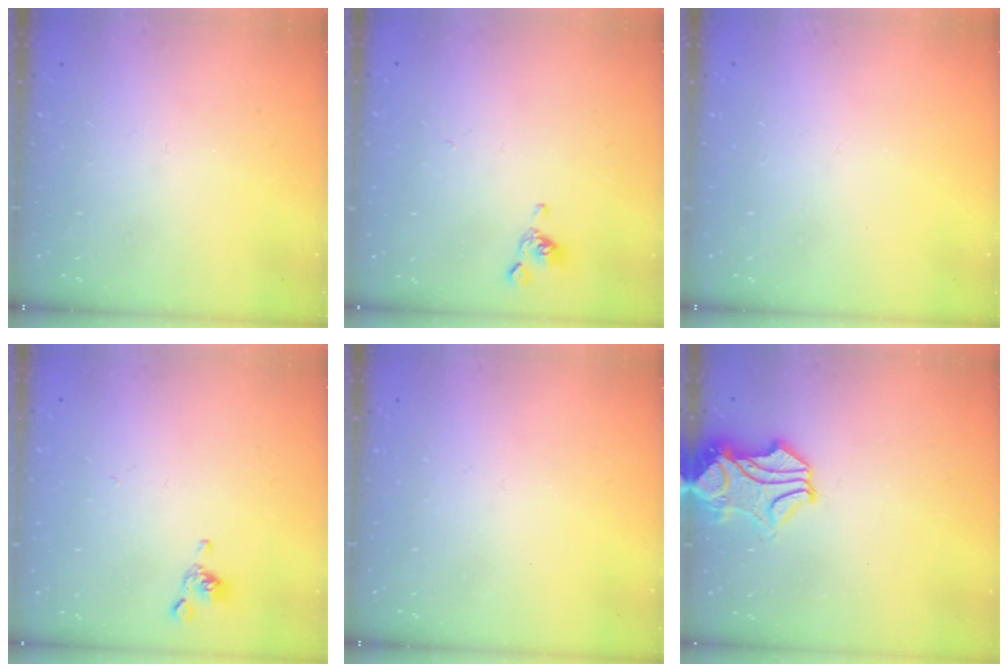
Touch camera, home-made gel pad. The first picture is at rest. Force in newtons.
{"total": 2.2, "press": 2.2, "slide": 0.1}
{"total": 0.0}
{"total": 2.2, "press": 2.2, "slide": 0.1}
{"total": 0.0}
{"total": 1.7, "press": 1.1, "slide": 1.2}